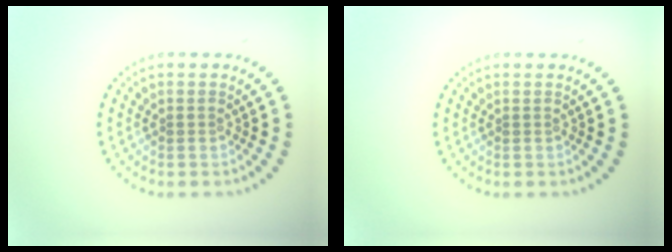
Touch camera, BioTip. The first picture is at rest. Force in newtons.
{"total": 0.0}